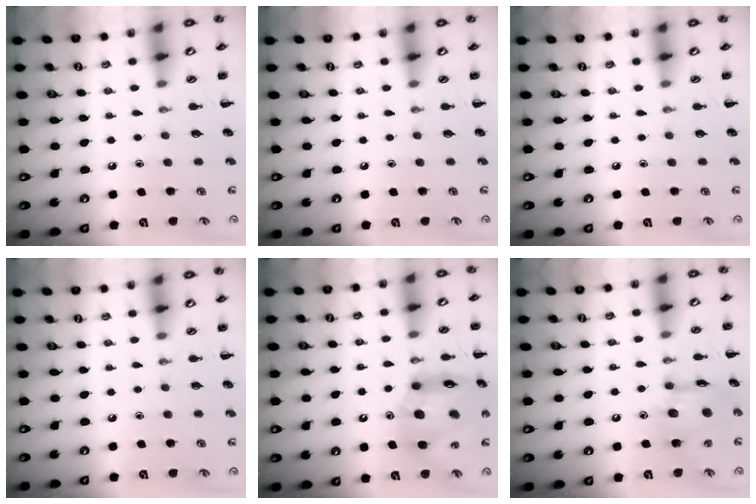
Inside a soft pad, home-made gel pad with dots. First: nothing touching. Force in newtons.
{"total": 0.0}
{"total": 0.0}
{"total": 0.0}
{"total": 16.0, "press": 15.5, "slide": 4.2}
{"total": 12.8, "press": 12.7, "slide": 1.9}